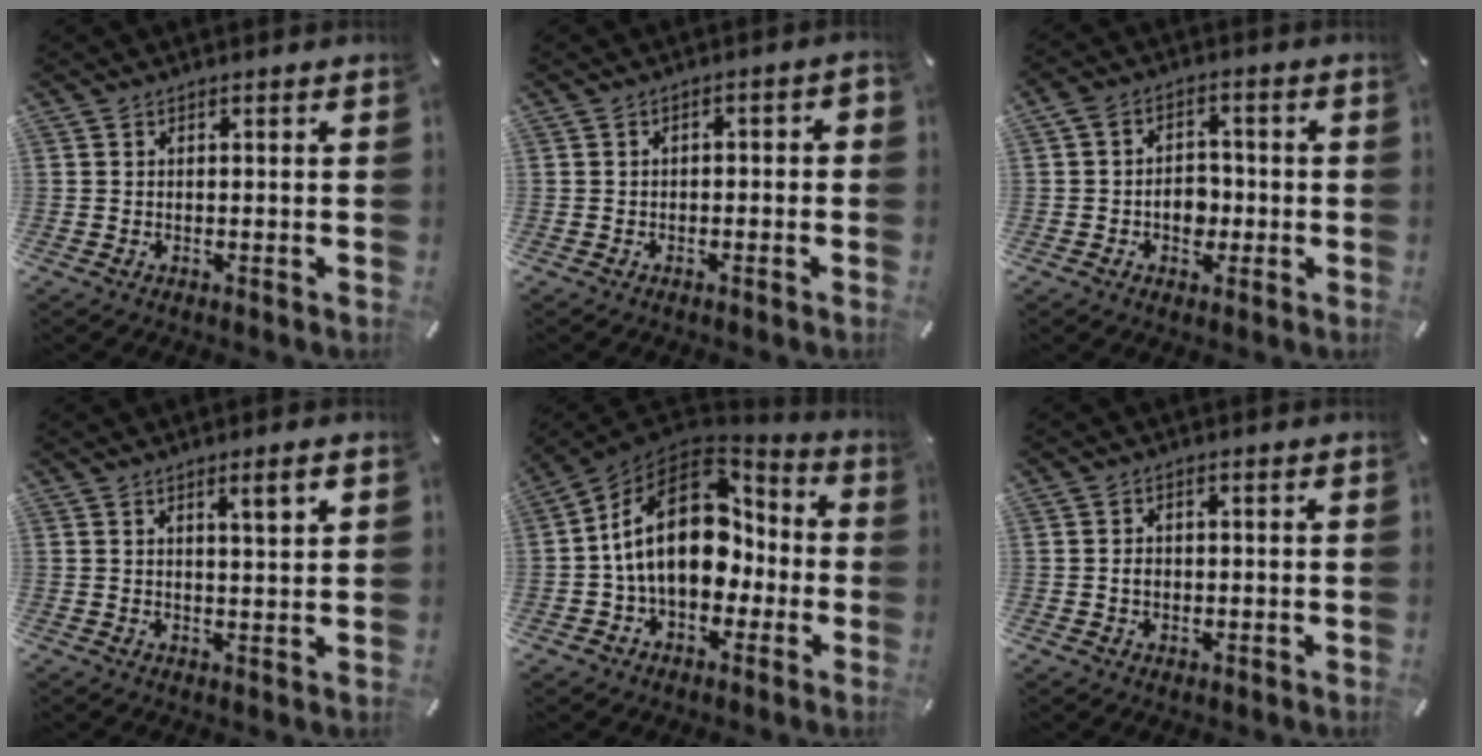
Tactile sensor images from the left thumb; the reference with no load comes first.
{"total": 2.4, "force": [-1.9, 1.0, 1.1], "torque": [-0.018, 0.013, -0.037]}
{"total": 6.3, "force": [-1.3, 5.3, 3.2], "torque": [-0.044, 0.010, -0.021]}
{"total": 4.8, "force": [2.5, 0.6, 4.1], "torque": [-0.067, -0.006, 0.036]}
{"total": 20.4, "force": [2.2, 14.3, 14.3], "torque": [-0.250, -0.005, 0.041]}
{"total": 2.2, "force": [0.0, 1.8, 1.3], "torque": [-0.027, 0.003, -0.001]}